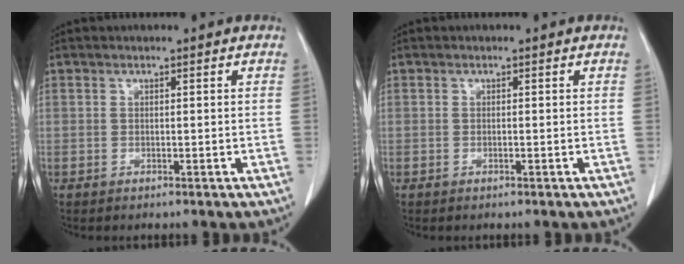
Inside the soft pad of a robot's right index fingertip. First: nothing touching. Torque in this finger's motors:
{"motor_torque": [0.02, -0.04, -0.03, 0.00]}